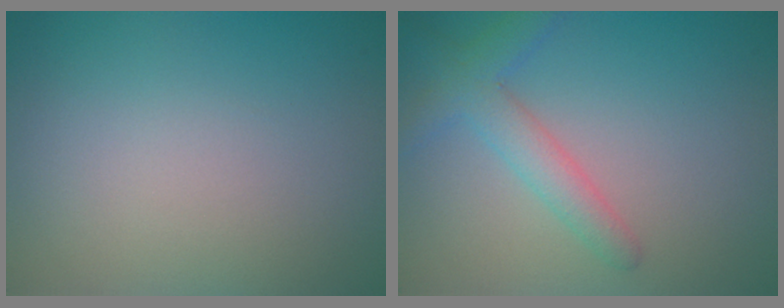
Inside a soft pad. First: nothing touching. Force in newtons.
{"total": 2.2, "press": 2.2, "slide": 0.2}